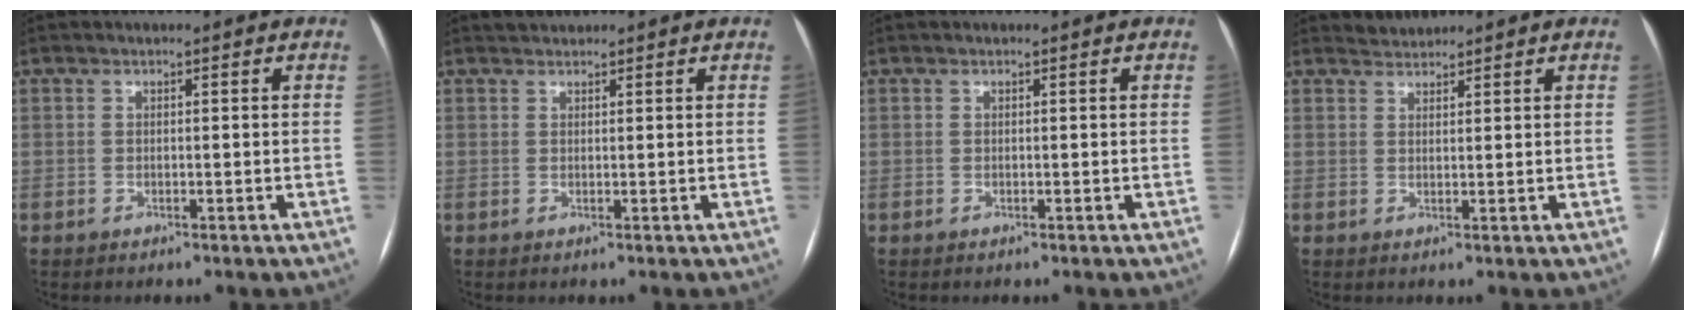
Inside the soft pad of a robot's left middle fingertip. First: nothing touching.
{"total": 1.2, "force": [1.1, 0.3, -0.2], "torque": [-0.006, 0.012, 0.022]}
{"total": 0.0}
{"total": 1.7, "force": [1.6, 0.1, -0.5], "torque": [0.001, 0.008, 0.032]}